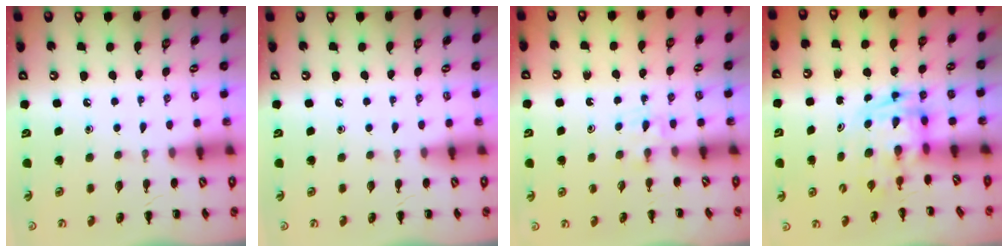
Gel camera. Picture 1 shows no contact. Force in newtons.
{"total": 0.0}
{"total": 3.7, "press": 3.5, "slide": 1.1}
{"total": 2.8, "press": 2.7, "slide": 0.5}